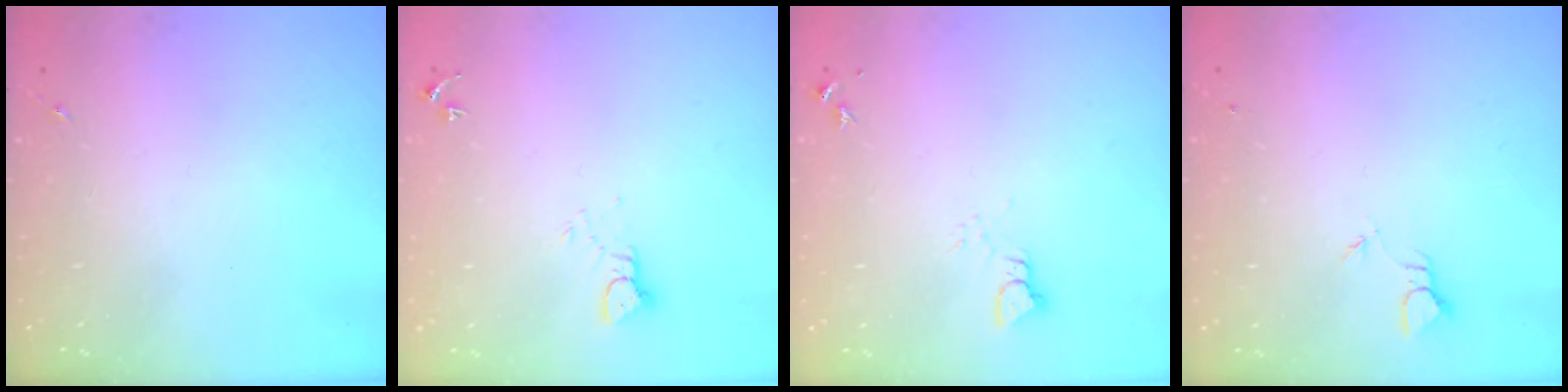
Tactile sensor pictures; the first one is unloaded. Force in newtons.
{"total": 3.1, "press": 3.1, "slide": 0.1}
{"total": 2.5, "press": 2.5, "slide": 0.1}
{"total": 1.9, "press": 1.9, "slide": 0.1}